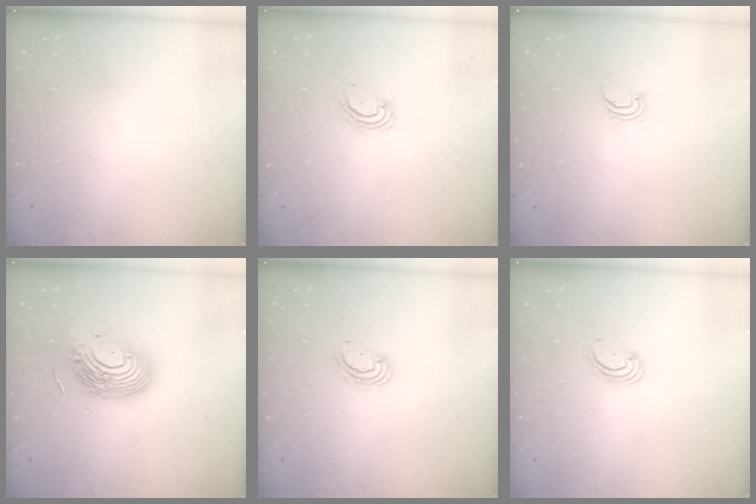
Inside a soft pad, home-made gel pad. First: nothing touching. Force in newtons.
{"total": 4.7, "press": 4.6, "slide": 0.4}
{"total": 0.9, "press": 0.9, "slide": 0.0}
{"total": 15.1, "press": 14.8, "slide": 2.7}
{"total": 2.8, "press": 2.8, "slide": 0.3}
{"total": 2.5, "press": 2.5, "slide": 0.3}